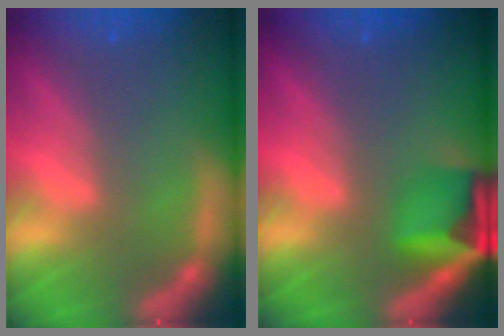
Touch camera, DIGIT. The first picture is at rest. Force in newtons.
{"total": 5.4}